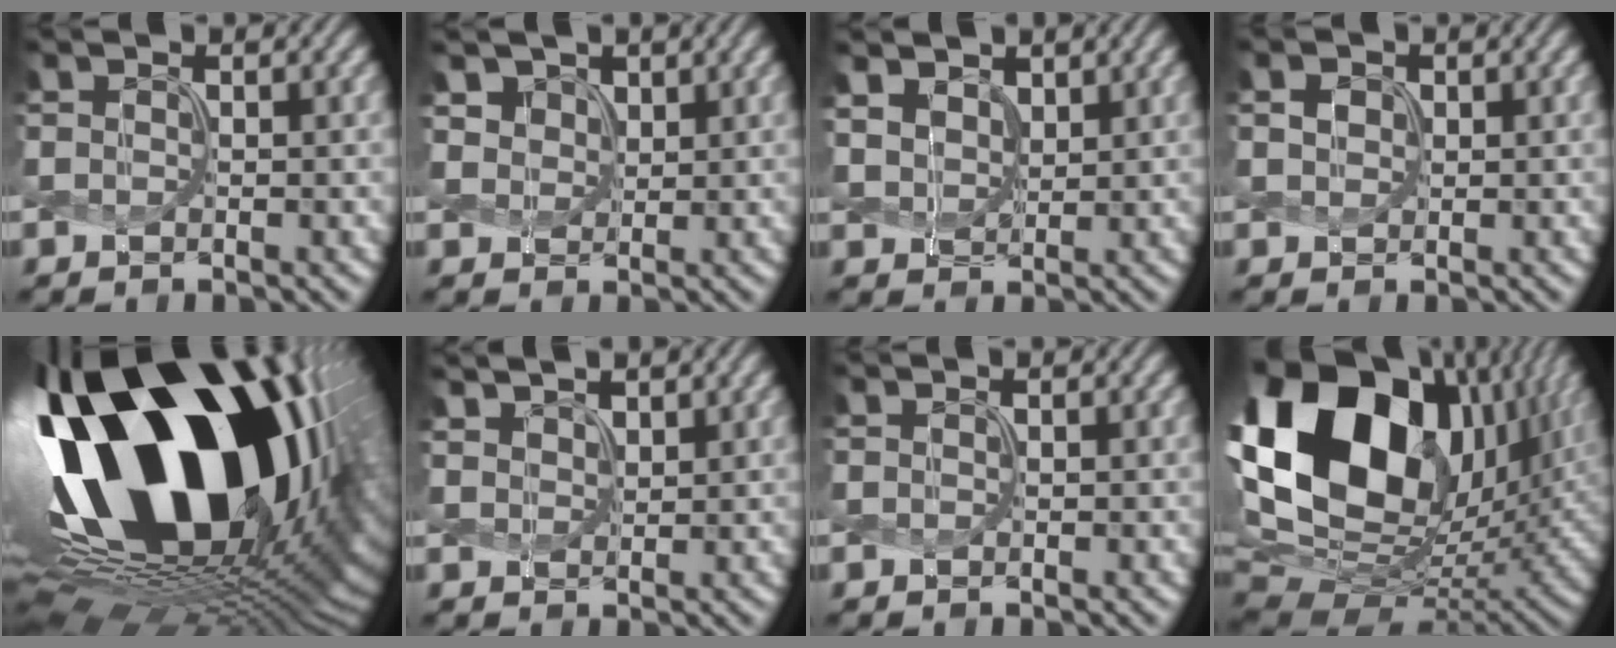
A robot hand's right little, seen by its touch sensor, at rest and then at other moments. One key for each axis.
{"total": 3.3, "fx": 2.3, "fy": 2.2, "fz": 1.1, "tx": -0.048, "ty": -0.006, "tz": 0.049}
{"total": 4.1, "fx": 2.8, "fy": 2.4, "fz": 1.7, "tx": -0.063, "ty": 0.000, "tz": 0.057}
{"total": 1.2, "fx": 0.4, "fy": 1.0, "fz": 0.5, "tx": -0.012, "ty": 0.002, "tz": 0.007}
{"total": 22.0, "fx": 4.2, "fy": 12.2, "fz": 17.8, "tx": -0.302, "ty": -0.038, "tz": 0.083}
{"total": 3.4, "fx": 2.8, "fy": 1.4, "fz": 1.1, "tx": -0.042, "ty": 0.002, "tz": 0.055}
{"total": 0.0}
{"total": 21.5, "fx": 6.7, "fy": 13.9, "fz": 15.0, "tx": -0.340, "ty": 0.039, "tz": 0.117}